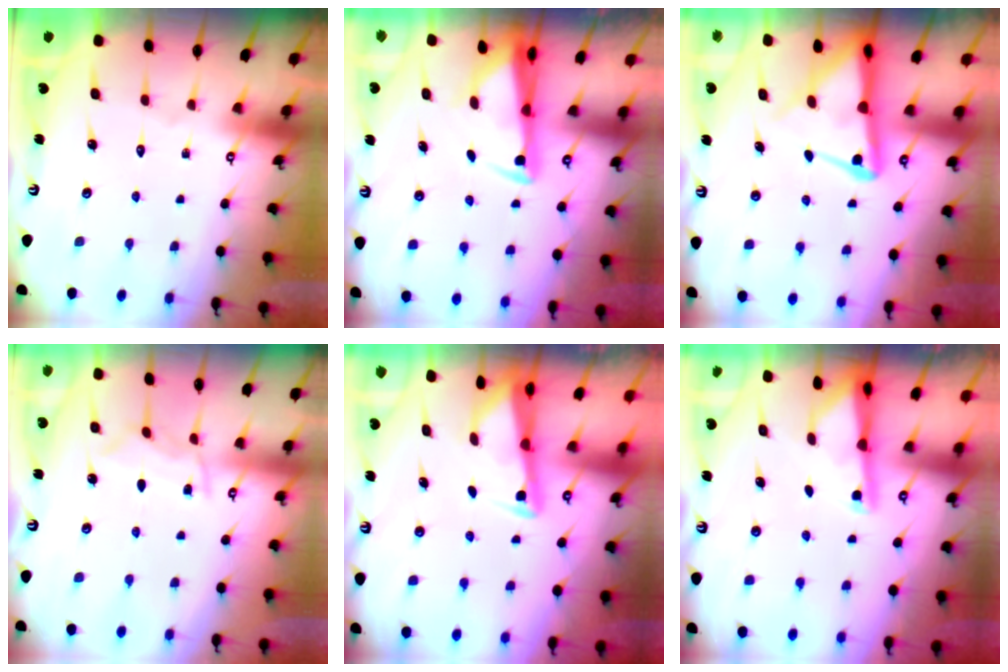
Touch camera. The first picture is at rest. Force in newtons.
{"total": 2.8, "press": 2.7, "slide": 1.0}
{"total": 8.3, "press": 8.3, "slide": 0.9}
{"total": 5.9, "press": 5.9, "slide": 0.6}
{"total": 2.7, "press": 2.7, "slide": 0.2}
{"total": 2.9, "press": 2.8, "slide": 0.5}